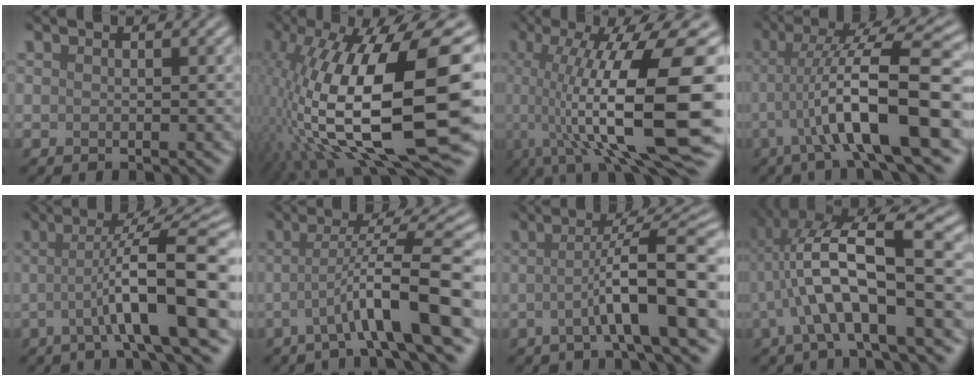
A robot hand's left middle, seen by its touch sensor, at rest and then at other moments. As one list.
[{"total": 17.3, "force": [-0.6, 6.6, 16.0], "torque": [-0.300, 0.007, 0.001]}, {"total": 15.7, "force": [-0.8, 4.4, 15.0], "torque": [-0.237, 0.010, -0.003]}, {"total": 10.3, "force": [-2.4, 1.9, 9.8], "torque": [-0.151, 0.024, -0.041]}, {"total": 9.3, "force": [-1.3, 1.6, 9.1], "torque": [-0.123, 0.016, -0.027]}, {"total": 7.8, "force": [-2.3, 0.9, 7.4], "torque": [-0.112, 0.022, -0.039]}, {"total": 8.0, "force": [-1.3, 1.3, 7.8], "torque": [-0.107, 0.020, -0.026]}, {"total": 9.1, "force": [-0.8, 2.5, 8.8], "torque": [-0.166, 0.021, -0.013]}]